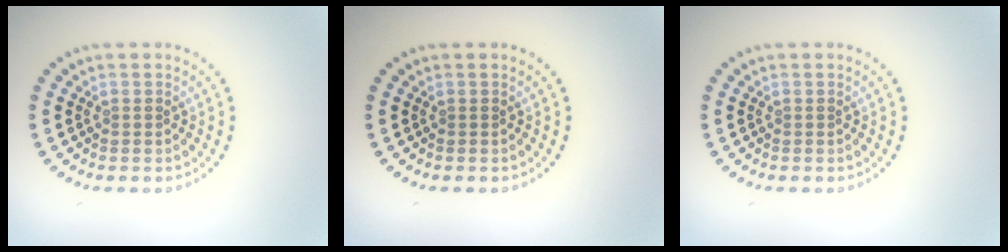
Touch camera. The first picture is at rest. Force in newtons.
{"total": 0.0}
{"total": 0.0}